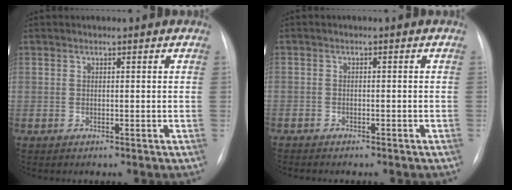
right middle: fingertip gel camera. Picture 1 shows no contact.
{"total": 3.8, "force": [-3.1, 1.5, 1.5], "torque": [-0.020, -0.002, -0.033]}